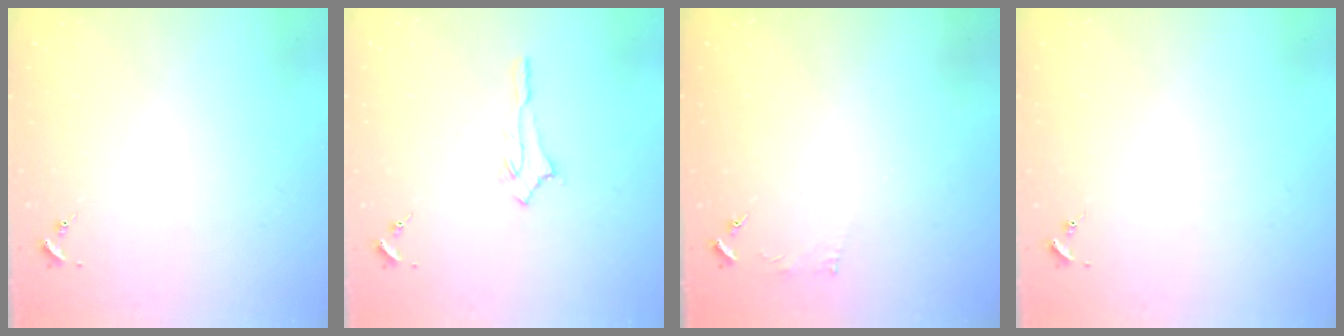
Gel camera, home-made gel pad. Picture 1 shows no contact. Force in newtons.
{"total": 3.5, "press": 3.5, "slide": 0.4}
{"total": 2.4, "press": 2.4, "slide": 0.3}
{"total": 0.0}